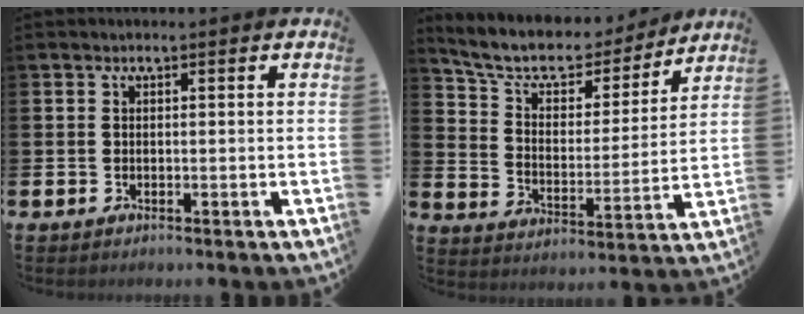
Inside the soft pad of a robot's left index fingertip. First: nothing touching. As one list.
[{"total": 8.8, "force": [7.6, 3.4, 2.8], "torque": [-0.088, -0.053, 0.132]}]